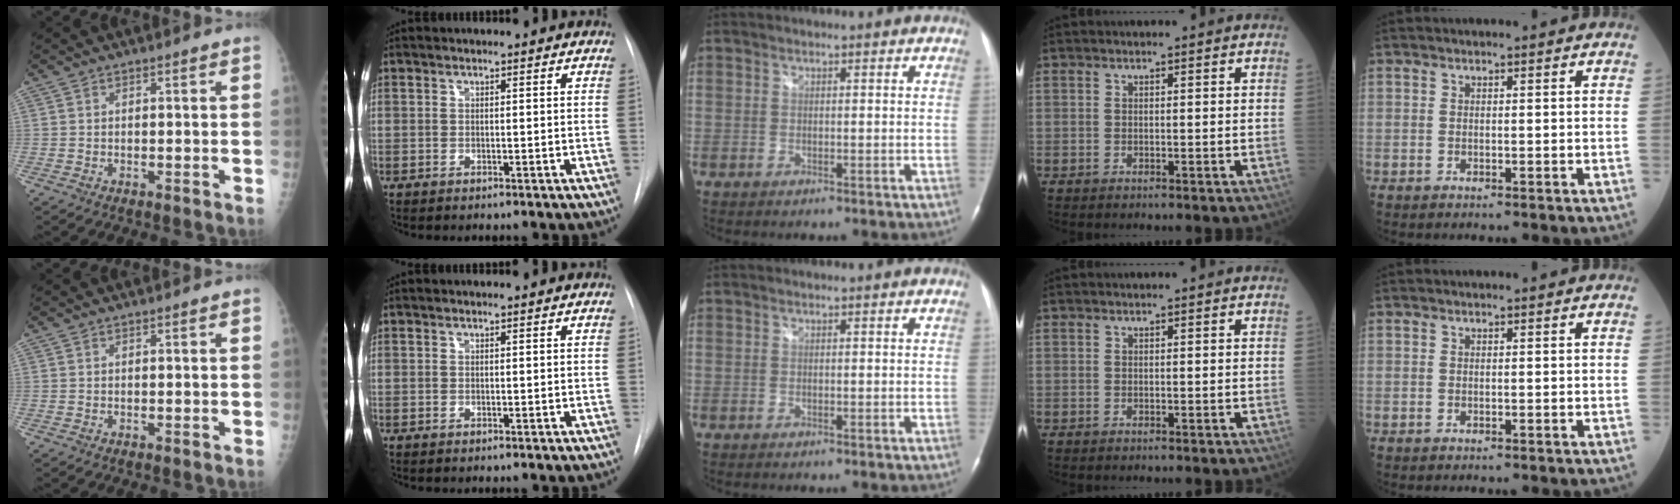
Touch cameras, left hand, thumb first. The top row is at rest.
{}